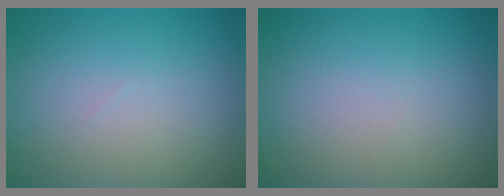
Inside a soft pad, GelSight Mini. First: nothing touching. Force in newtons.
{"total": 0.0}